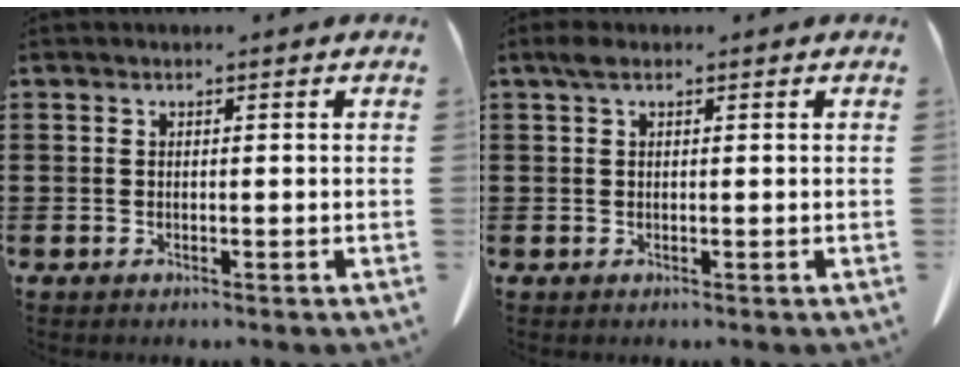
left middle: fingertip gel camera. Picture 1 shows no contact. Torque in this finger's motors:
{"motor_torque": [0.98, 0.71, 0.17, 0.05]}